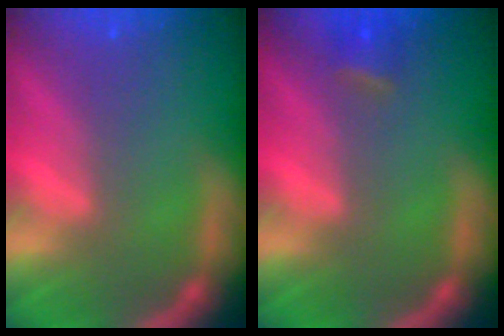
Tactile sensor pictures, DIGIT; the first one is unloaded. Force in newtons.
{"total": 1.9}